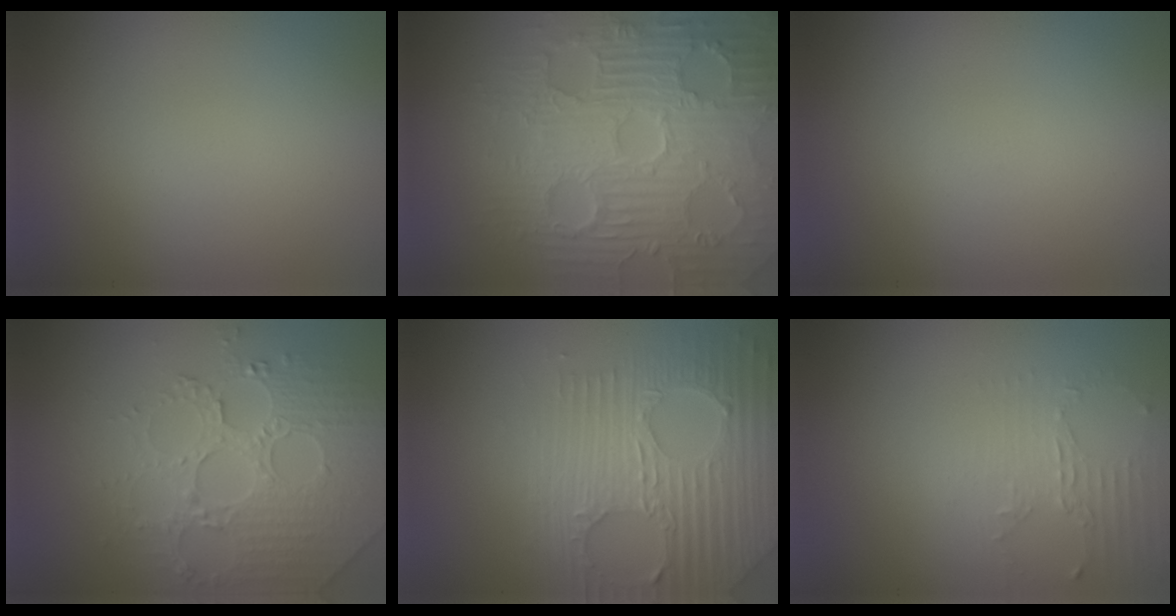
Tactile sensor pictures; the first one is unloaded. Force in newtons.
{"total": 9.3, "press": 6.8, "slide": 6.3}
{"total": 0.0}
{"total": 4.4, "press": 4.3, "slide": 1.1}
{"total": 4.7, "press": 4.6, "slide": 1.2}
{"total": 2.2, "press": 1.6, "slide": 1.5}